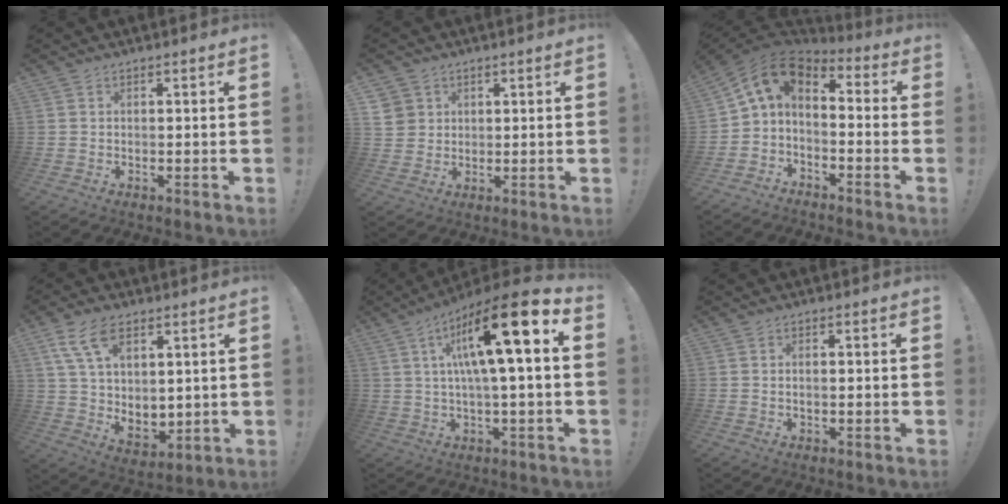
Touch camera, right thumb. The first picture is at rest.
{"total": 4.3, "force": [2.0, 3.8, 0.5], "torque": [-0.010, -0.007, 0.040]}
{"total": 7.0, "force": [1.3, 4.5, 5.2], "torque": [-0.094, -0.008, 0.022]}
{"total": 13.0, "force": [7.1, 7.6, 7.7], "torque": [-0.142, -0.037, 0.135]}
{"total": 18.9, "force": [5.5, 2.9, 17.8], "torque": [-0.288, -0.029, 0.075]}
{"total": 1.3, "force": [-0.1, 0.5, 1.2], "torque": [-0.014, -0.001, -0.002]}